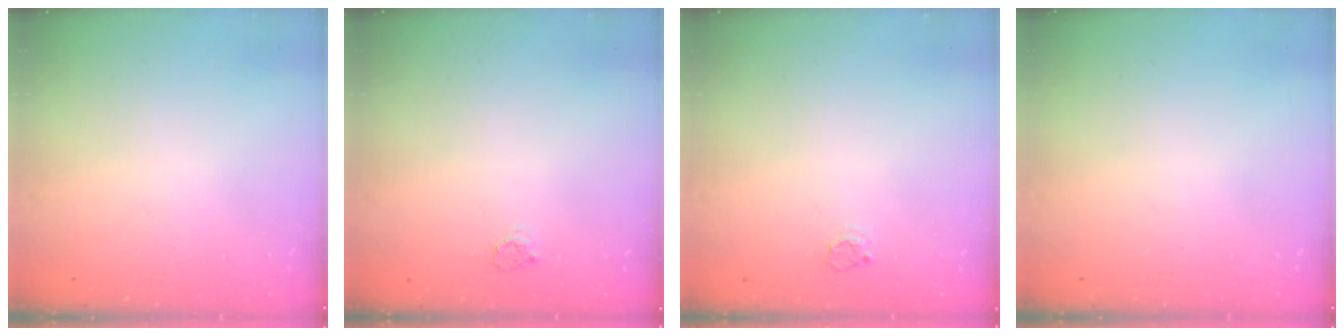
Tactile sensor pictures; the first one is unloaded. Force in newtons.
{"total": 2.4, "press": 2.4, "slide": 0.3}
{"total": 3.2, "press": 3.2, "slide": 0.2}
{"total": 0.0}